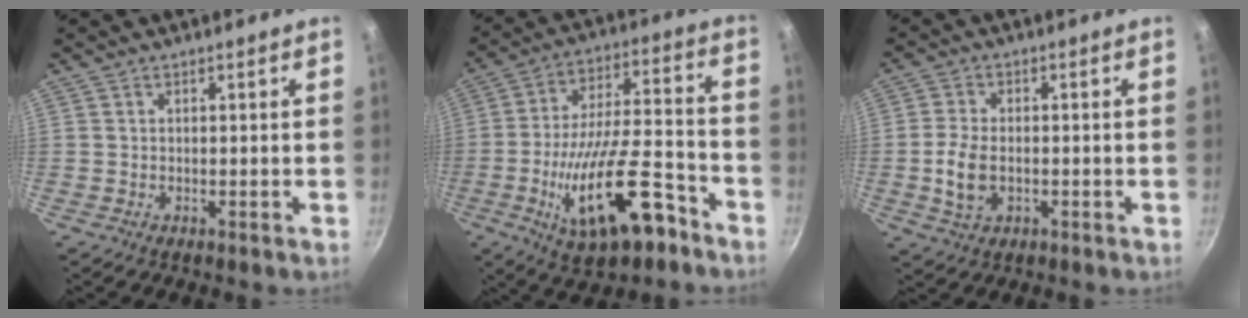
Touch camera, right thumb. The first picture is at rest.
{"total": 20.6, "force": [-9.5, 8.1, 16.5], "torque": [-0.260, 0.047, -0.149]}
{"total": 6.5, "force": [-1.1, 4.1, 4.9], "torque": [-0.098, 0.008, -0.020]}